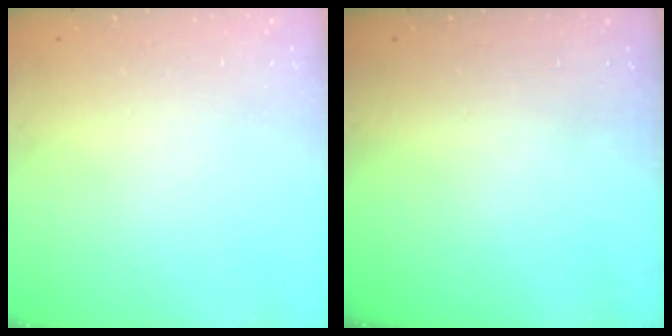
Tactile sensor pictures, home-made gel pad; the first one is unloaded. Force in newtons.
{"total": 0.0}